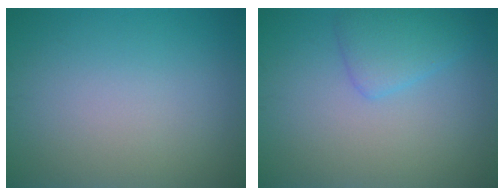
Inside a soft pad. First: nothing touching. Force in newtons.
{"total": 2.6, "press": 2.6, "slide": 0.1}